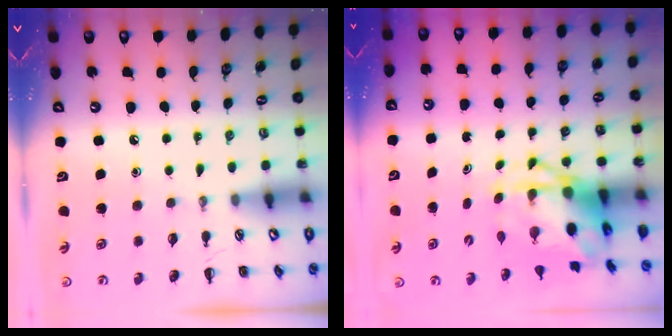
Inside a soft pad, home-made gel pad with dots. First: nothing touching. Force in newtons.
{"total": 5.4, "press": 5.1, "slide": 1.5}